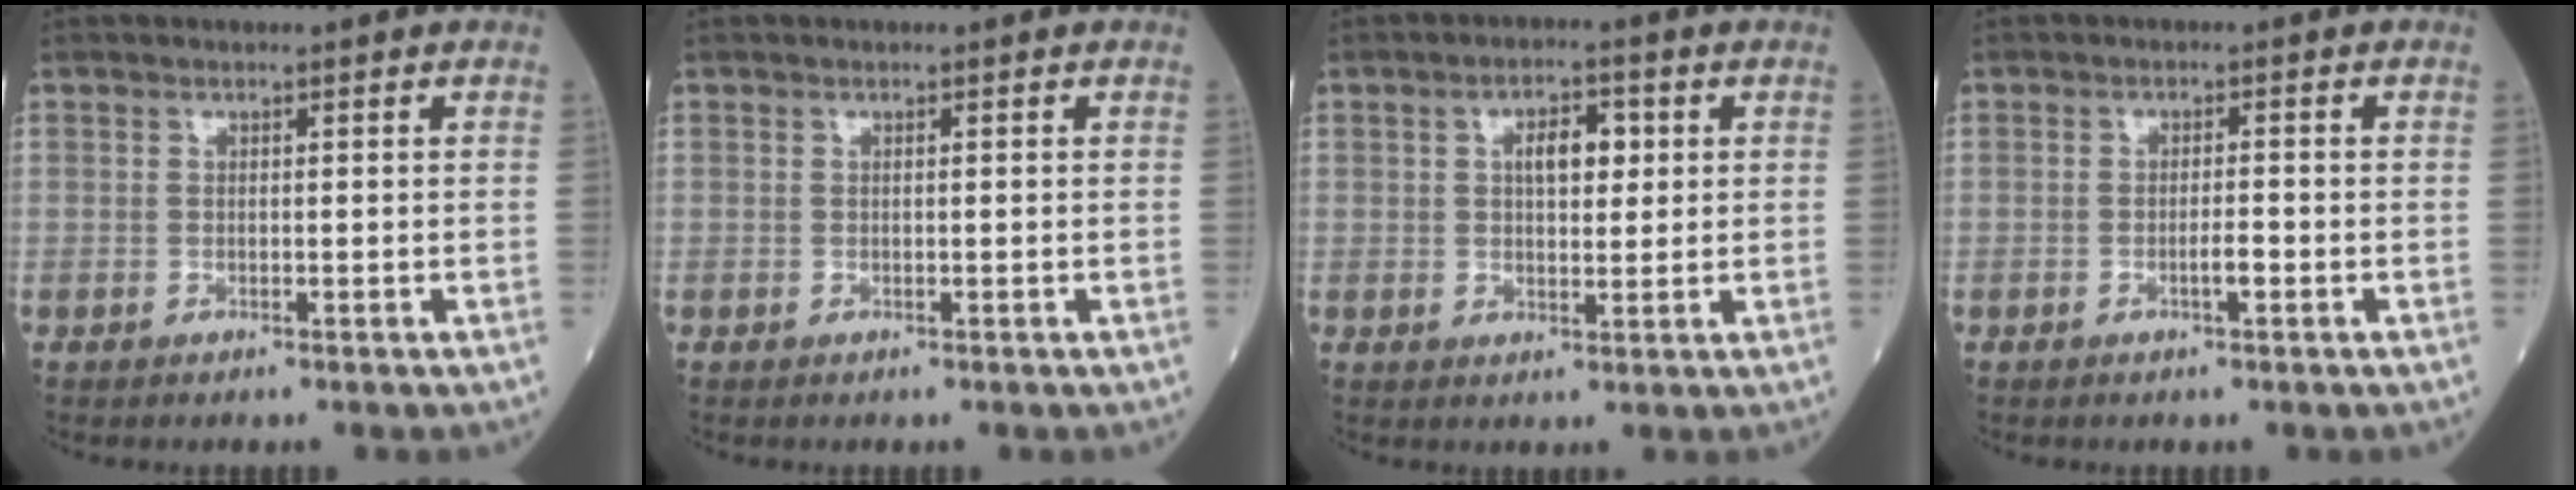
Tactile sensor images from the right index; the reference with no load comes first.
{"total": 0.0}
{"total": 4.8, "force": [1.3, 2.2, 4.1], "torque": [-0.065, 0.009, 0.019]}
{"total": 1.9, "force": [-0.8, 0.2, 1.8], "torque": [-0.031, -0.001, -0.014]}